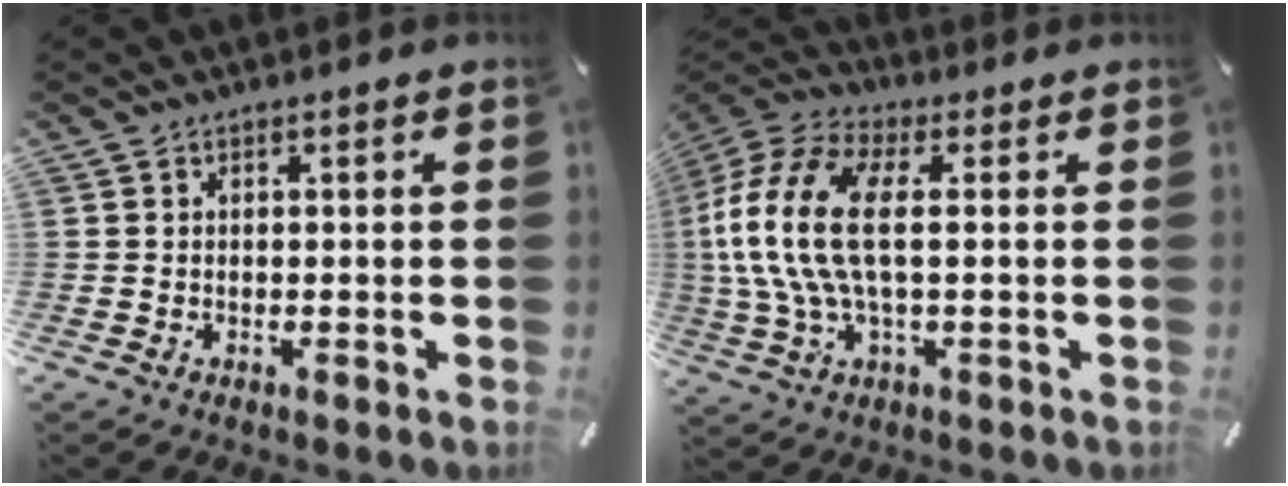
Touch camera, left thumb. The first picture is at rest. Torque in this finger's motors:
{"motor_torque": [0.43, 1.63, 2.77, 0.00, 0.87]}